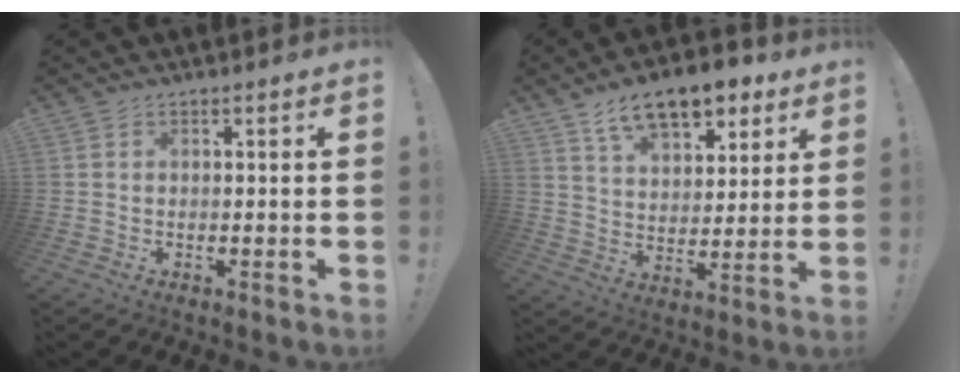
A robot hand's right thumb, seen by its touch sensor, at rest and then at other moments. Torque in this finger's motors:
{"motor_torque": [-0.73, 1.38, 0.48, -0.10, 0.11]}